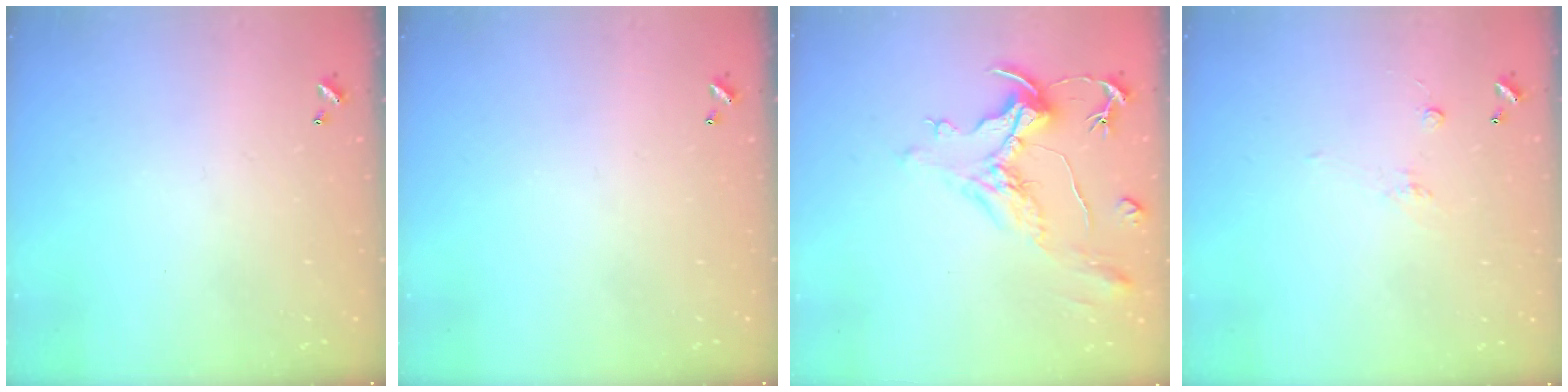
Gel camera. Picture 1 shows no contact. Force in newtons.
{"total": 0.0}
{"total": 2.2, "press": 1.7, "slide": 1.3}
{"total": 1.7, "press": 1.5, "slide": 0.8}